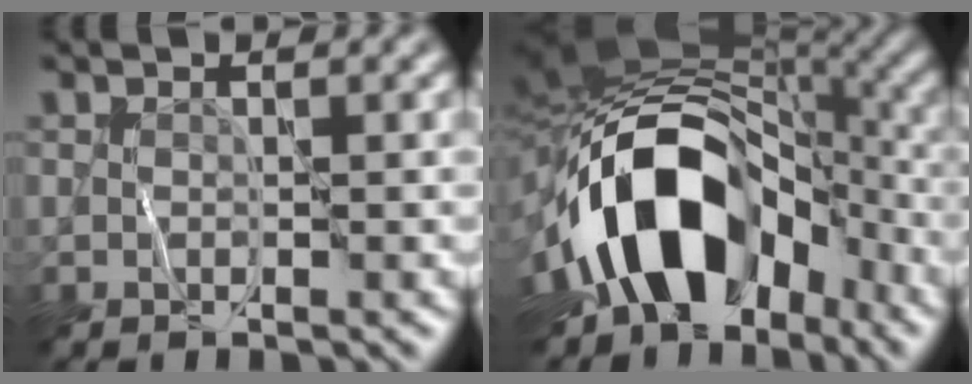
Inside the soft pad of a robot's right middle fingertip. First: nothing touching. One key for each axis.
{"total": 14.5, "fx": -5.4, "fy": 9.3, "fz": 9.8, "tx": -0.152, "ty": 0.011, "tz": -0.098}